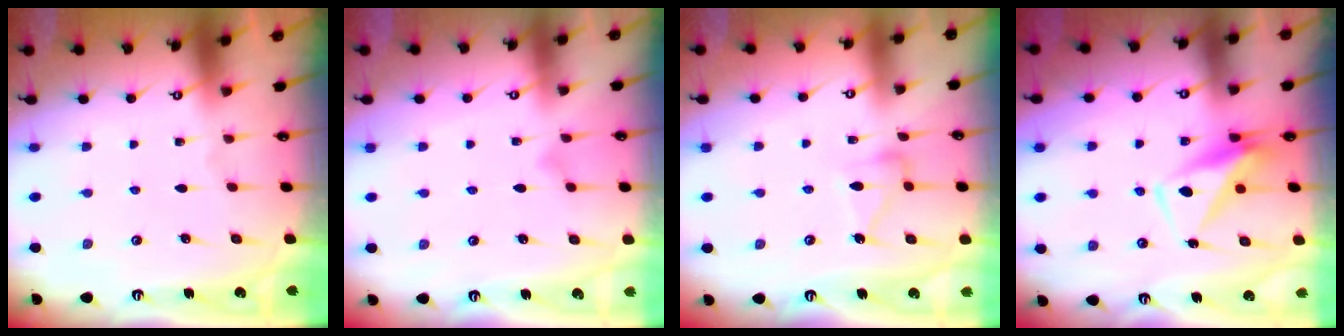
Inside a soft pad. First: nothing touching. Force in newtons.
{"total": 3.4, "press": 3.4, "slide": 0.2}
{"total": 10.4, "press": 10.4, "slide": 0.5}
{"total": 7.1, "press": 6.9, "slide": 1.5}